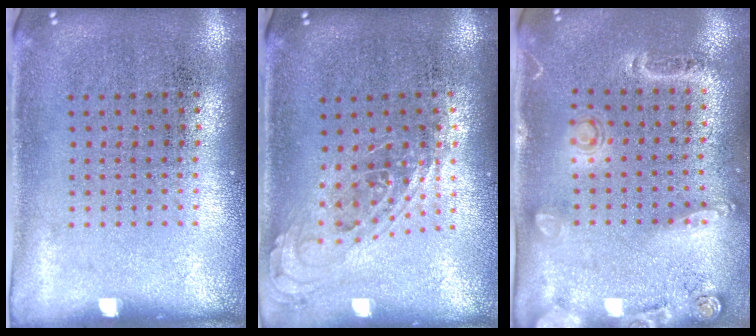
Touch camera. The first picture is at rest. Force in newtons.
{"total": 0.7, "press": 0.7, "slide": 0.2}
{"total": 1.5, "press": 1.3, "slide": 0.8}